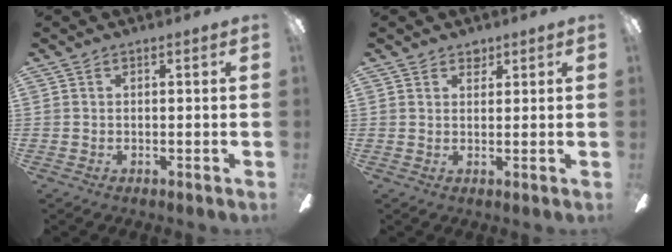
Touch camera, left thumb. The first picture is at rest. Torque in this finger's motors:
{"motor_torque": [0.30, -0.19, -0.04, -0.06, 0.00]}